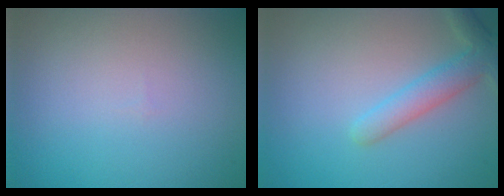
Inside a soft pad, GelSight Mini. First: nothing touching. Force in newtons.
{"total": 3.2, "press": 3.2, "slide": 0.2}